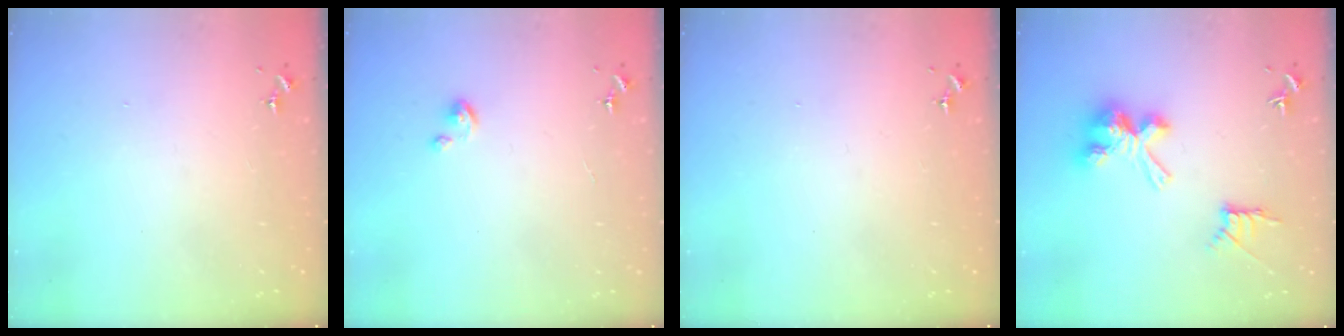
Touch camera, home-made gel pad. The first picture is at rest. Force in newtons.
{"total": 3.3, "press": 3.3, "slide": 0.2}
{"total": 0.0}
{"total": 13.9, "press": 13.9, "slide": 0.3}